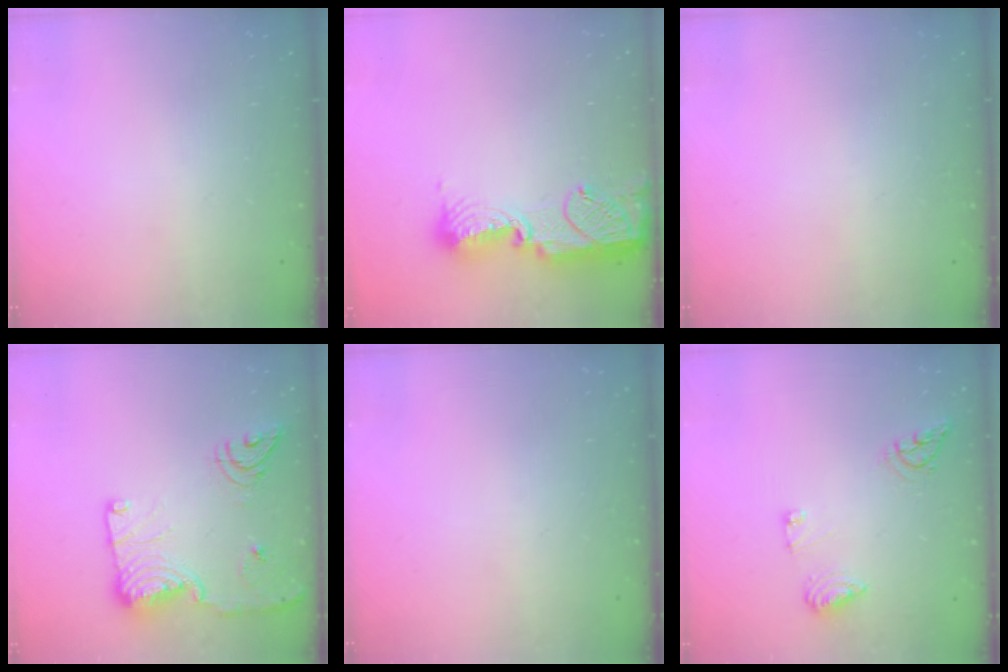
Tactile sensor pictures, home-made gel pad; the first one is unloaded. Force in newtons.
{"total": 15.5, "press": 15.4, "slide": 0.9}
{"total": 0.0}
{"total": 21.1, "press": 20.0, "slide": 6.6}
{"total": 0.0}
{"total": 8.6, "press": 8.6, "slide": 0.9}